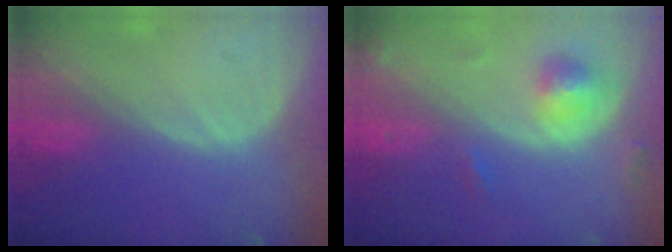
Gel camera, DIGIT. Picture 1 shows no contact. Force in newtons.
{"total": 4.6, "press": 4.6, "slide": 0.3}